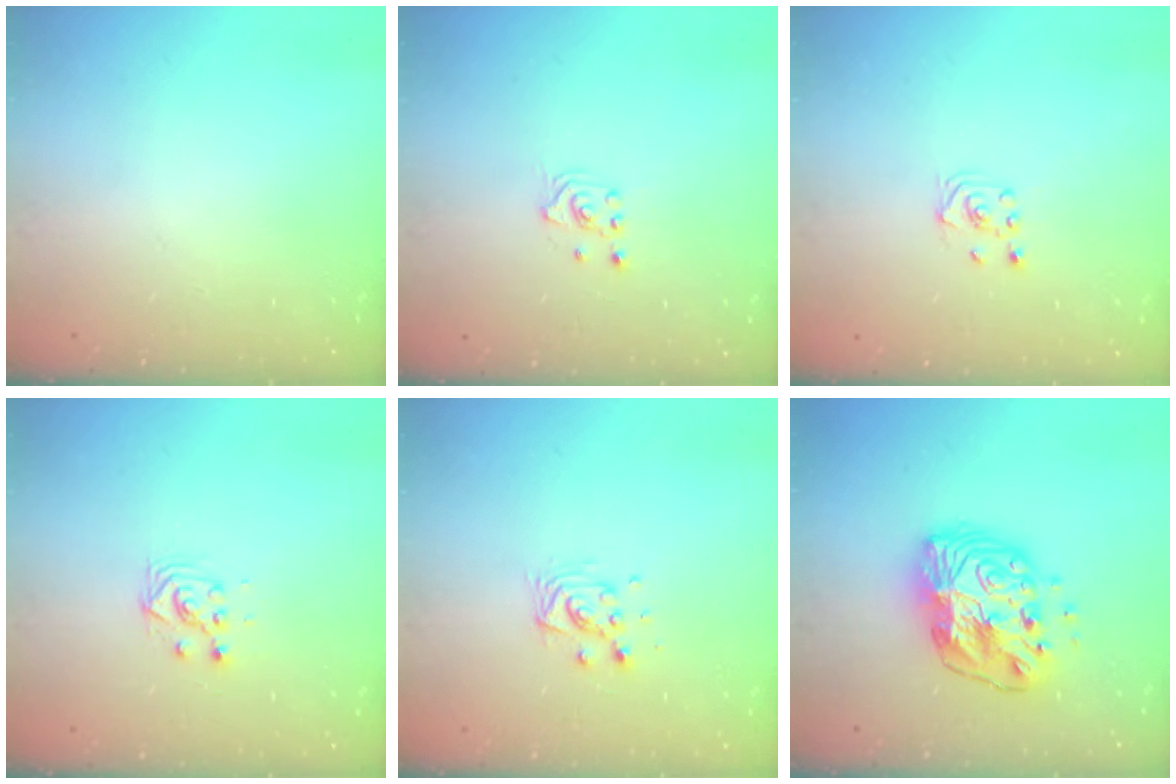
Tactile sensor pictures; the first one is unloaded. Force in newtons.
{"total": 1.6, "press": 1.5, "slide": 0.2}
{"total": 2.3, "press": 2.2, "slide": 0.7}
{"total": 3.6, "press": 3.6, "slide": 0.1}
{"total": 7.8, "press": 7.8, "slide": 0.3}
{"total": 14.1, "press": 14.1, "slide": 1.2}